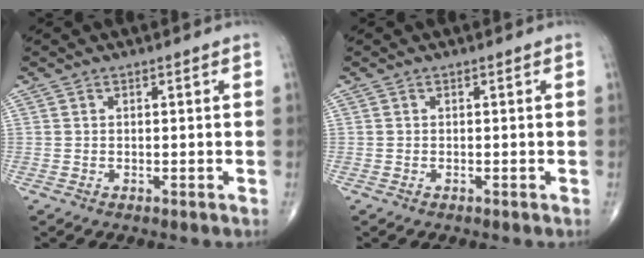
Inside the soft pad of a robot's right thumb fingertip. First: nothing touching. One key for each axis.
{"total": 0.0}